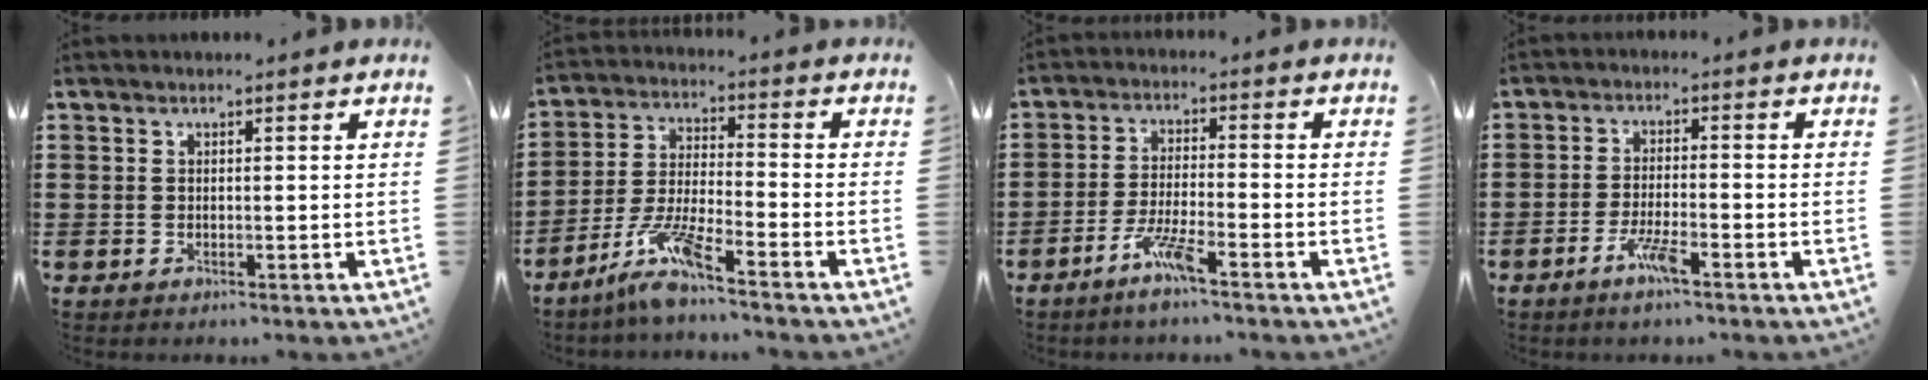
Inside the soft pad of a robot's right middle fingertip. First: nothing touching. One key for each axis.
{"total": 7.7, "fx": -6.0, "fy": 0.2, "fz": 4.8, "tx": -0.111, "ty": -0.015, "tz": -0.116}
{"total": 5.5, "fx": -3.7, "fy": 0.3, "fz": 4.0, "tx": -0.092, "ty": -0.011, "tz": -0.070}
{"total": 4.5, "fx": -2.7, "fy": 0.4, "fz": 3.5, "tx": -0.079, "ty": -0.009, "tz": -0.051}